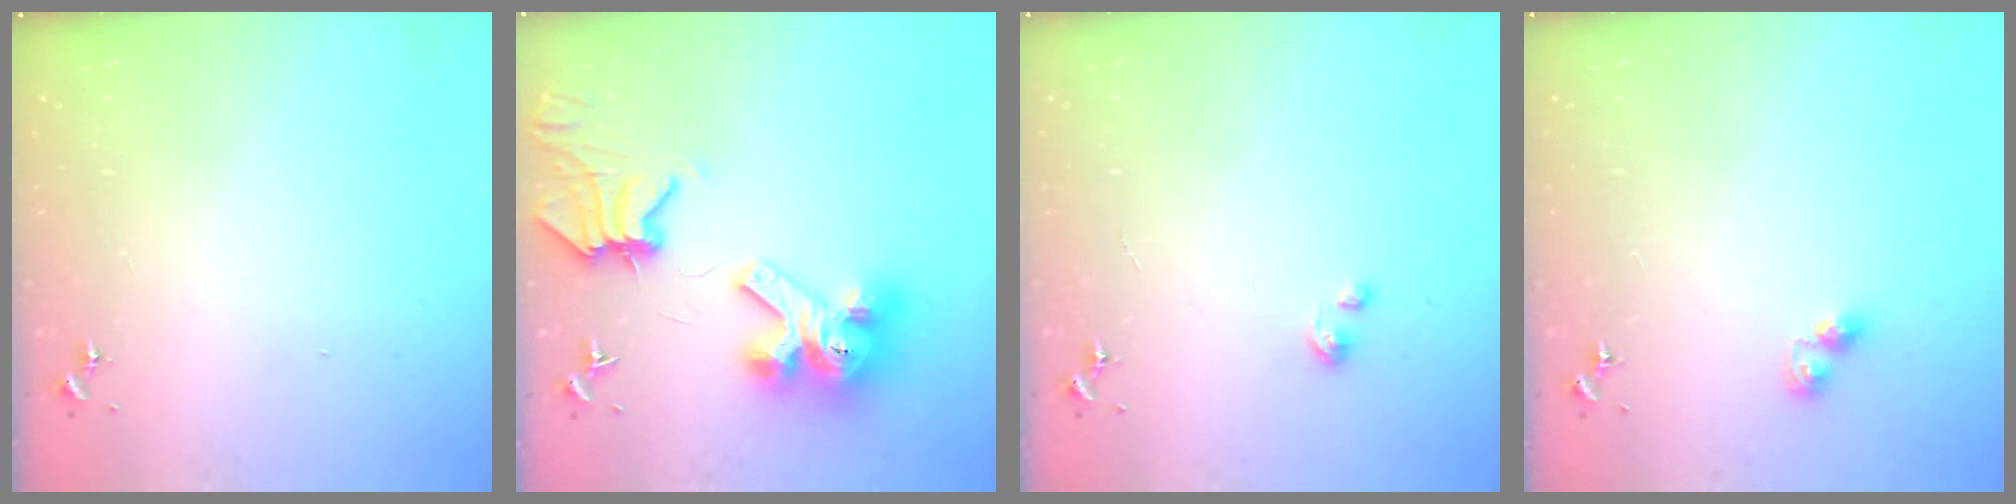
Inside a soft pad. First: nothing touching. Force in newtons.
{"total": 13.7, "press": 13.6, "slide": 1.6}
{"total": 2.3, "press": 2.3, "slide": 0.2}
{"total": 5.2, "press": 5.2, "slide": 0.3}